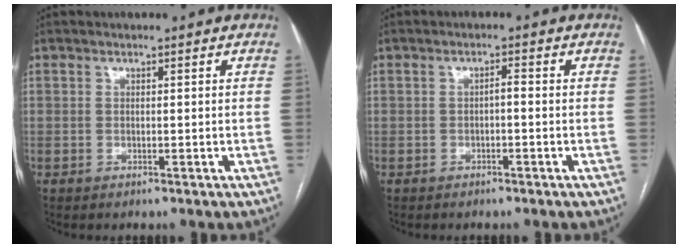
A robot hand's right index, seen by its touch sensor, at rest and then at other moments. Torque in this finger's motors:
{"motor_torque": [0.32, 0.05, 0.09, 0.03]}